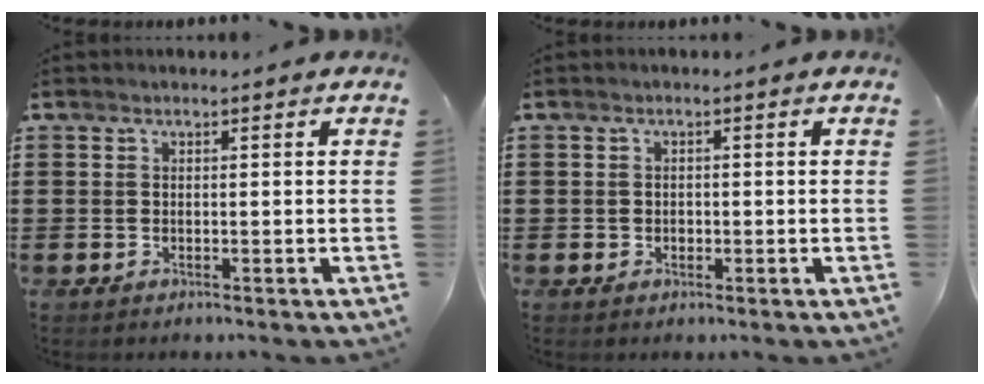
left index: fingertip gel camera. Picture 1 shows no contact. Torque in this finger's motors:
{"motor_torque": [0.64, 1.36, 0.00, 0.00]}